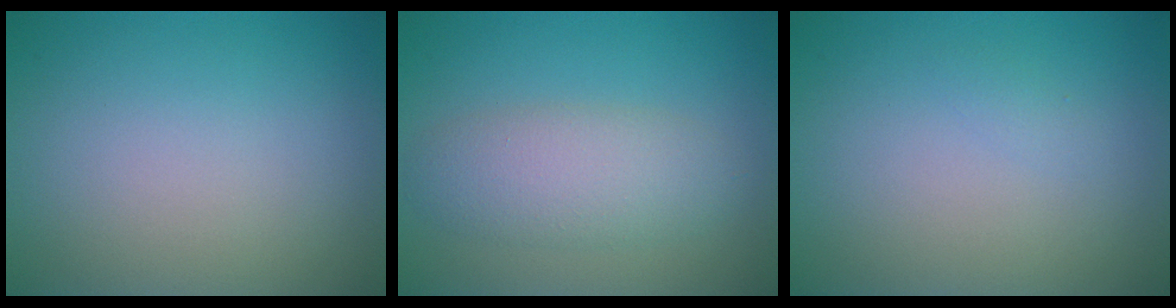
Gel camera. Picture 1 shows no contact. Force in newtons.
{"total": 4.1, "press": 4.0, "slide": 0.2}
{"total": 0.5, "press": 0.5, "slide": 0.0}